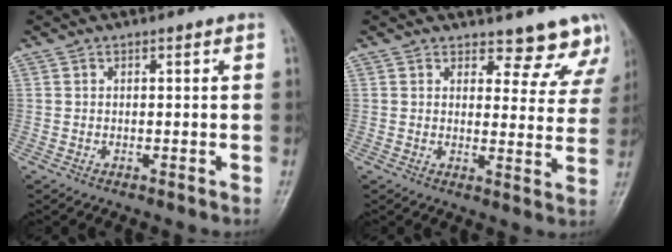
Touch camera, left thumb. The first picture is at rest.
{"total": 8.5, "force": [7.7, 3.6, 0.9], "torque": [0.038, -0.051, 0.070]}